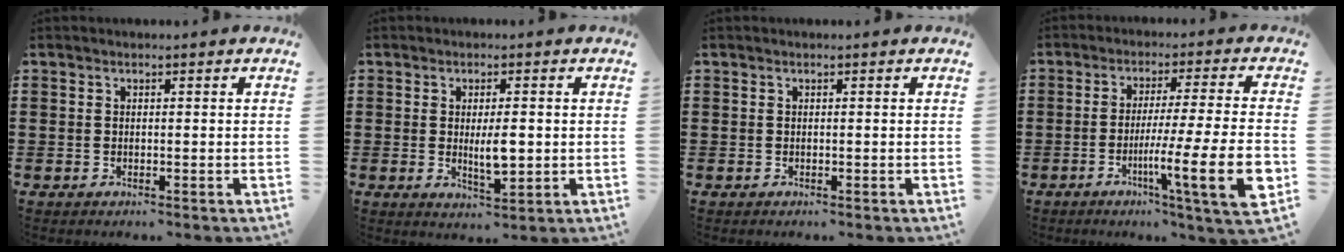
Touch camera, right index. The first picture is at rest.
{"total": 4.4, "force": [0.0, 1.4, 4.2], "torque": [-0.073, -0.004, -0.005]}
{"total": 0.0}
{"total": 13.1, "force": [-3.9, 0.7, 12.5], "torque": [-0.198, -0.017, -0.067]}